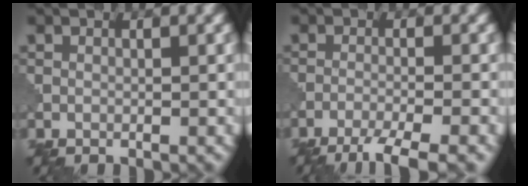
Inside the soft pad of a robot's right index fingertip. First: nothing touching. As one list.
[{"total": 4.8, "force": [-3.4, 0.7, 3.3], "torque": [-0.053, 0.000, -0.069]}]